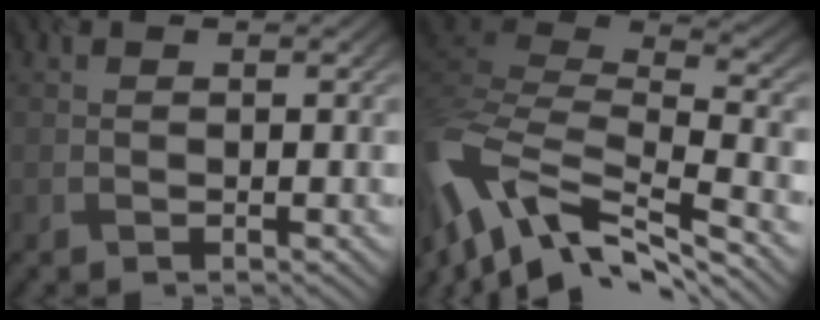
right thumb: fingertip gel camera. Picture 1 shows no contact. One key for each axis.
{"total": 13.8, "fx": -8.2, "fy": 5.5, "fz": 9.7, "tx": -0.246, "ty": -0.009, "tz": -0.150}